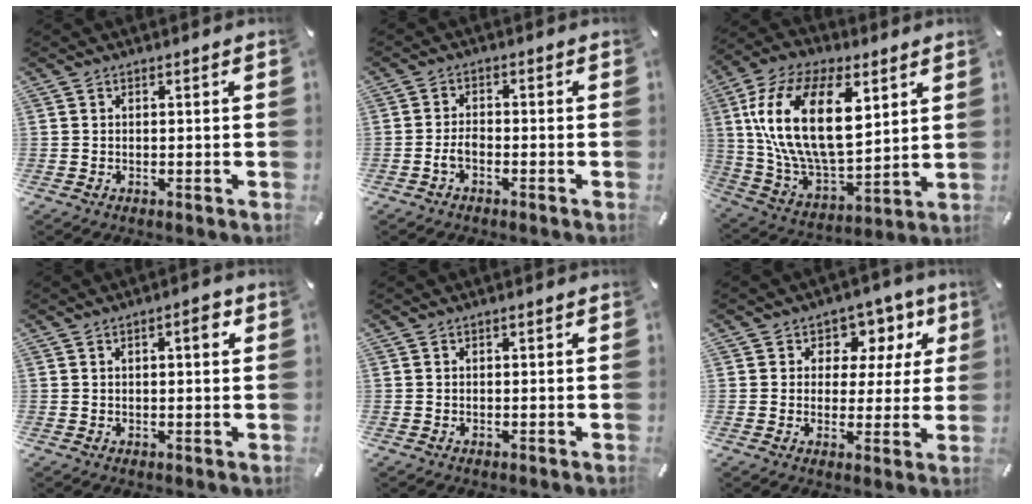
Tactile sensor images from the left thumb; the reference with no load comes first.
{"total": 2.9, "force": [-1.7, 1.4, 1.9], "torque": [-0.037, 0.008, -0.031]}
{"total": 24.0, "force": [7.4, 13.4, 18.5], "torque": [-0.389, -0.027, 0.126]}
{"total": 3.8, "force": [1.2, 1.3, 3.3], "torque": [-0.049, 0.001, 0.013]}
{"total": 0.6, "force": [0.0, 0.3, 0.6], "torque": [-0.011, 0.002, 0.000]}
{"total": 8.5, "force": [3.0, 7.0, 3.8], "torque": [-0.051, -0.018, 0.051]}